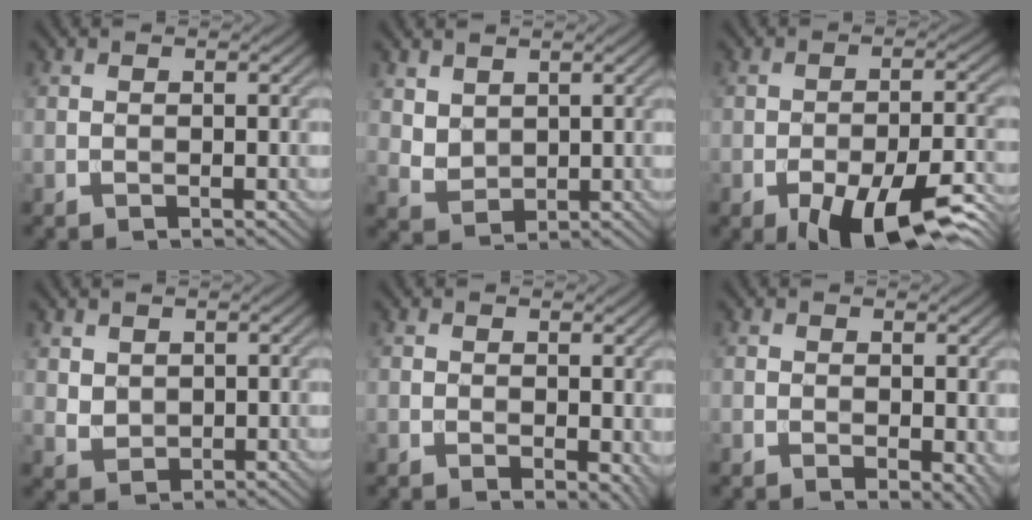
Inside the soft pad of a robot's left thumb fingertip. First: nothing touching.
{"total": 3.3, "force": [2.0, 2.2, 1.5], "torque": [-0.046, -0.007, 0.046]}
{"total": 11.1, "force": [-6.3, 4.0, 8.1], "torque": [-0.127, -0.004, -0.097]}
{"total": 2.5, "force": [1.4, 1.8, 1.1], "torque": [-0.031, -0.005, 0.032]}
{"total": 2.9, "force": [0.0, 1.7, 2.3], "torque": [-0.027, -0.008, 0.003]}
{"total": 2.8, "force": [-0.1, 1.5, 2.3], "torque": [-0.026, -0.006, 0.001]}